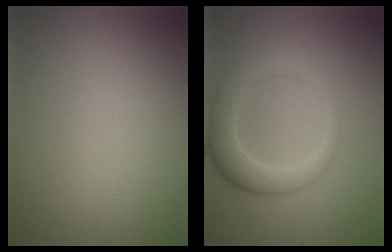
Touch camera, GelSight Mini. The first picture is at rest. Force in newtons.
{"total": 4.2, "press": 4.2, "slide": 0.2}